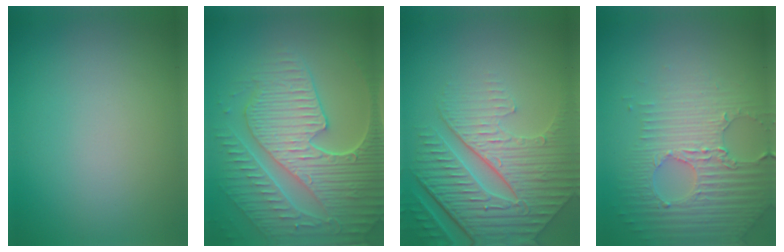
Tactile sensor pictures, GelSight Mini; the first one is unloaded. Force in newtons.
{"total": 8.9, "press": 6.4, "slide": 6.2}
{"total": 8.8, "press": 6.2, "slide": 6.3}
{"total": 4.5, "press": 4.1, "slide": 1.8}